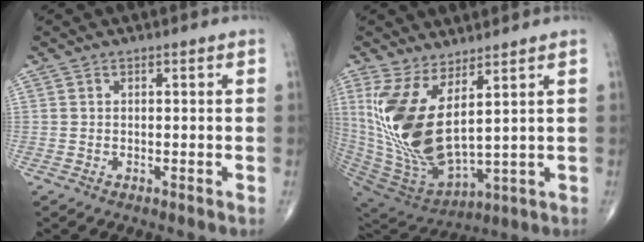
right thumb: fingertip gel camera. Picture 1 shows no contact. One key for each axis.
{"total": 17.3, "fx": 5.2, "fy": 6.9, "fz": 15.0, "tx": -0.320, "ty": -0.050, "tz": 0.122}